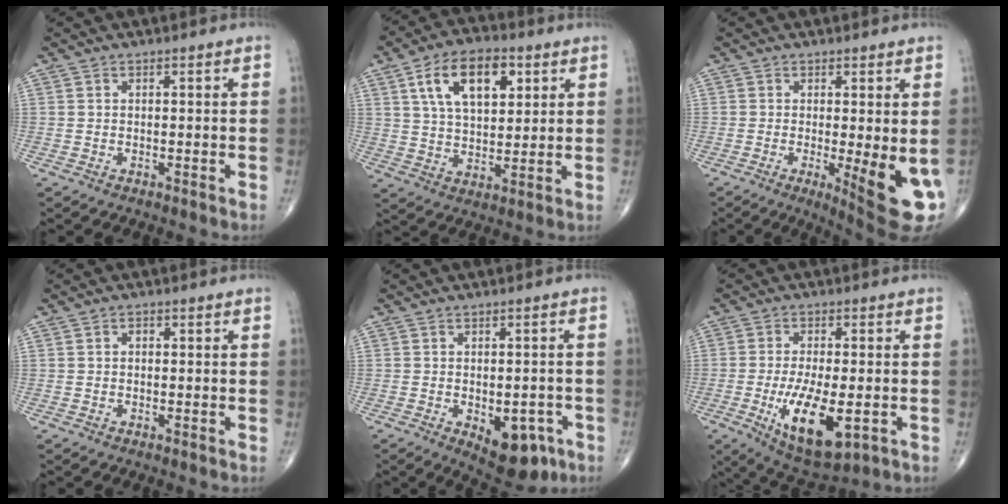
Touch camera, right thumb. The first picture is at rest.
{"total": 13.9, "force": [5.5, 7.6, 10.3], "torque": [-0.154, -0.009, 0.096]}
{"total": 10.1, "force": [-1.9, 2.3, 9.7], "torque": [-0.125, -0.023, -0.022]}
{"total": 1.0, "force": [0.2, 0.7, 0.7], "torque": [-0.008, 0.004, 0.002]}
{"total": 9.9, "force": [-4.0, 5.3, 7.4], "torque": [-0.072, 0.011, -0.042]}
{"total": 13.4, "force": [-3.7, 5.3, 11.7], "torque": [-0.197, -0.013, -0.049]}